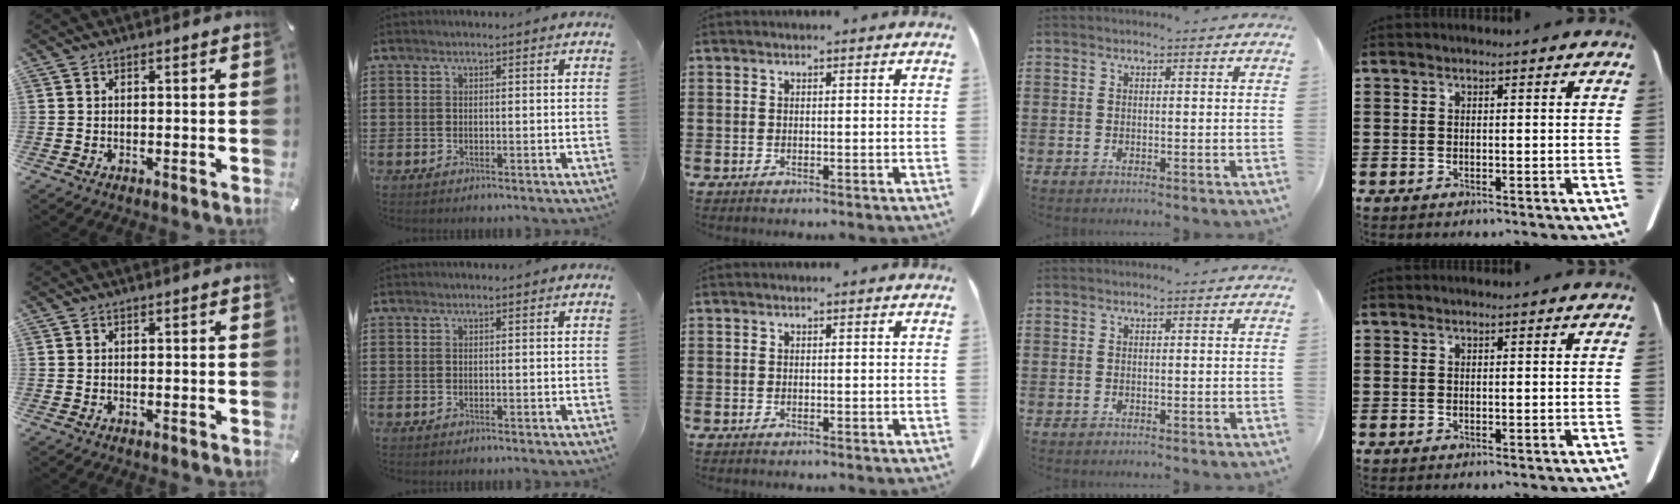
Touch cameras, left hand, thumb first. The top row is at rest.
{}